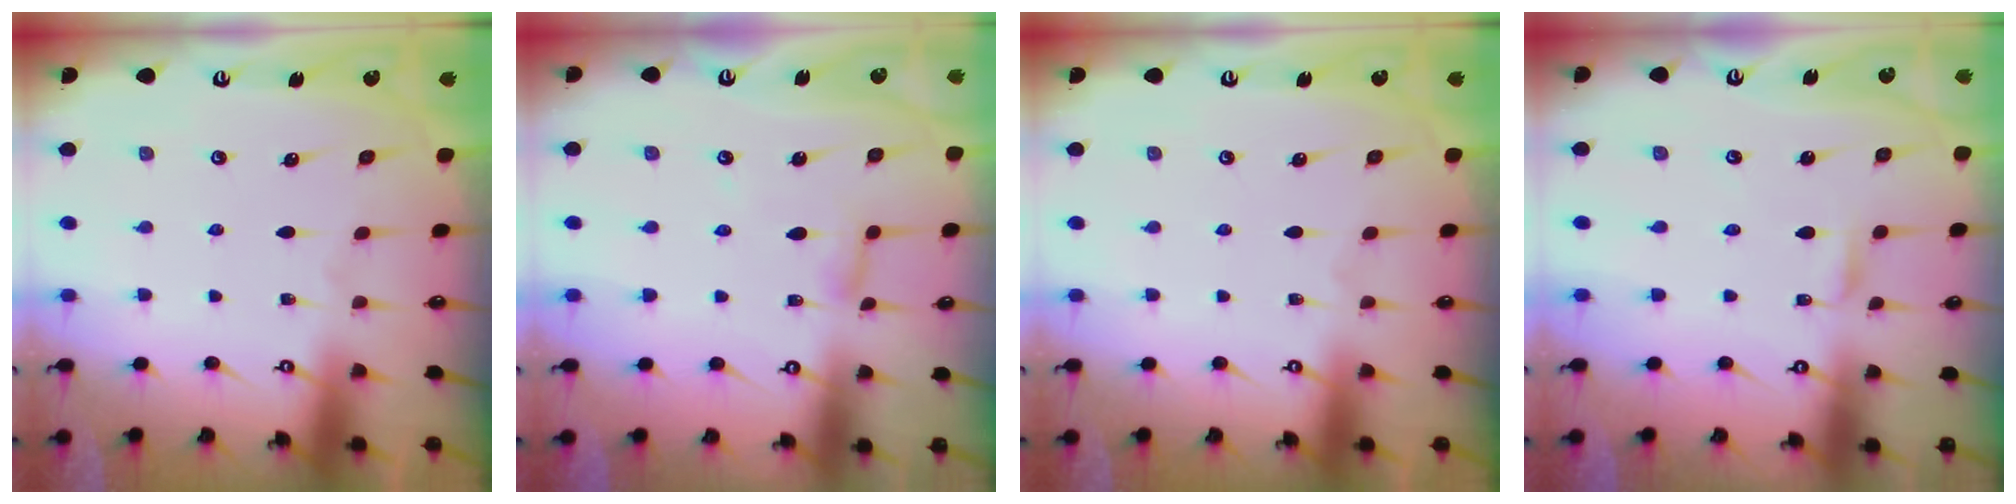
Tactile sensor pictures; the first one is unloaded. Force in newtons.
{"total": 5.5, "press": 5.5, "slide": 0.3}
{"total": 0.0}
{"total": 1.4, "press": 1.4, "slide": 0.1}